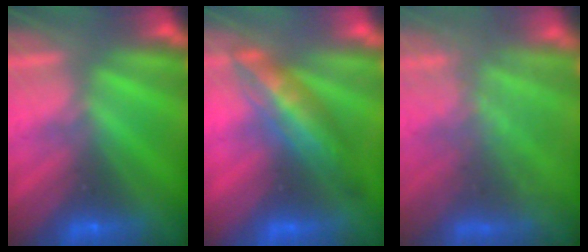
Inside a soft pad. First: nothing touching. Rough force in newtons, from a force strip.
{"total": 2.9}
{"total": 10.8}